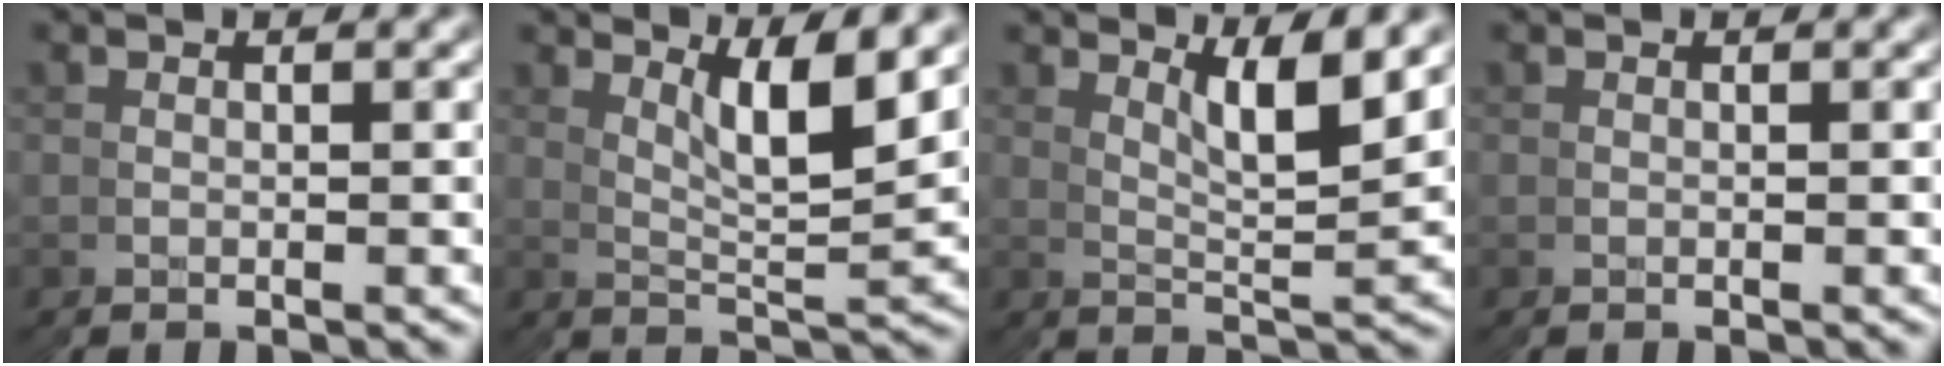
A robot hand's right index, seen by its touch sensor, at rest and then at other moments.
{"total": 4.6, "force": [3.1, 0.4, 3.4], "torque": [-0.060, -0.002, 0.053]}
{"total": 4.2, "force": [2.9, 0.1, 3.0], "torque": [-0.055, -0.003, 0.051]}
{"total": 0.0}